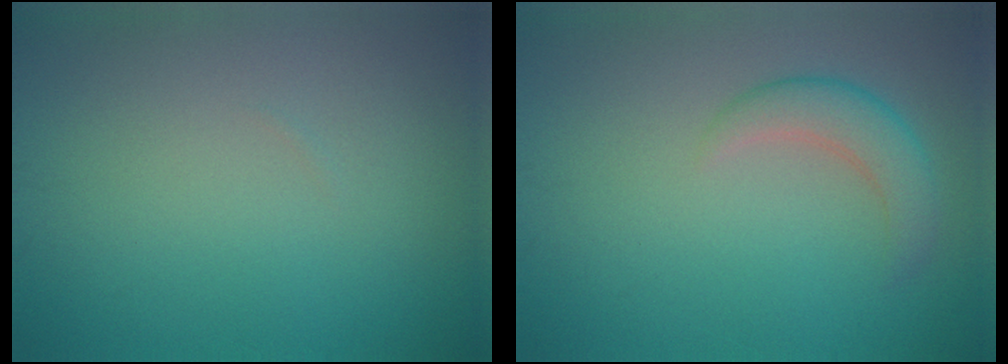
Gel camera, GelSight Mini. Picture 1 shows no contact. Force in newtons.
{"total": 2.7, "press": 2.7, "slide": 0.2}